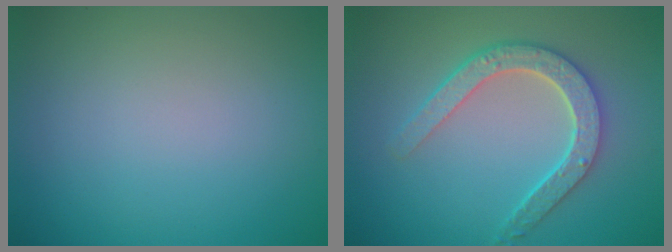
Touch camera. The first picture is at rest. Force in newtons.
{"total": 4.7, "press": 3.8, "slide": 2.8}